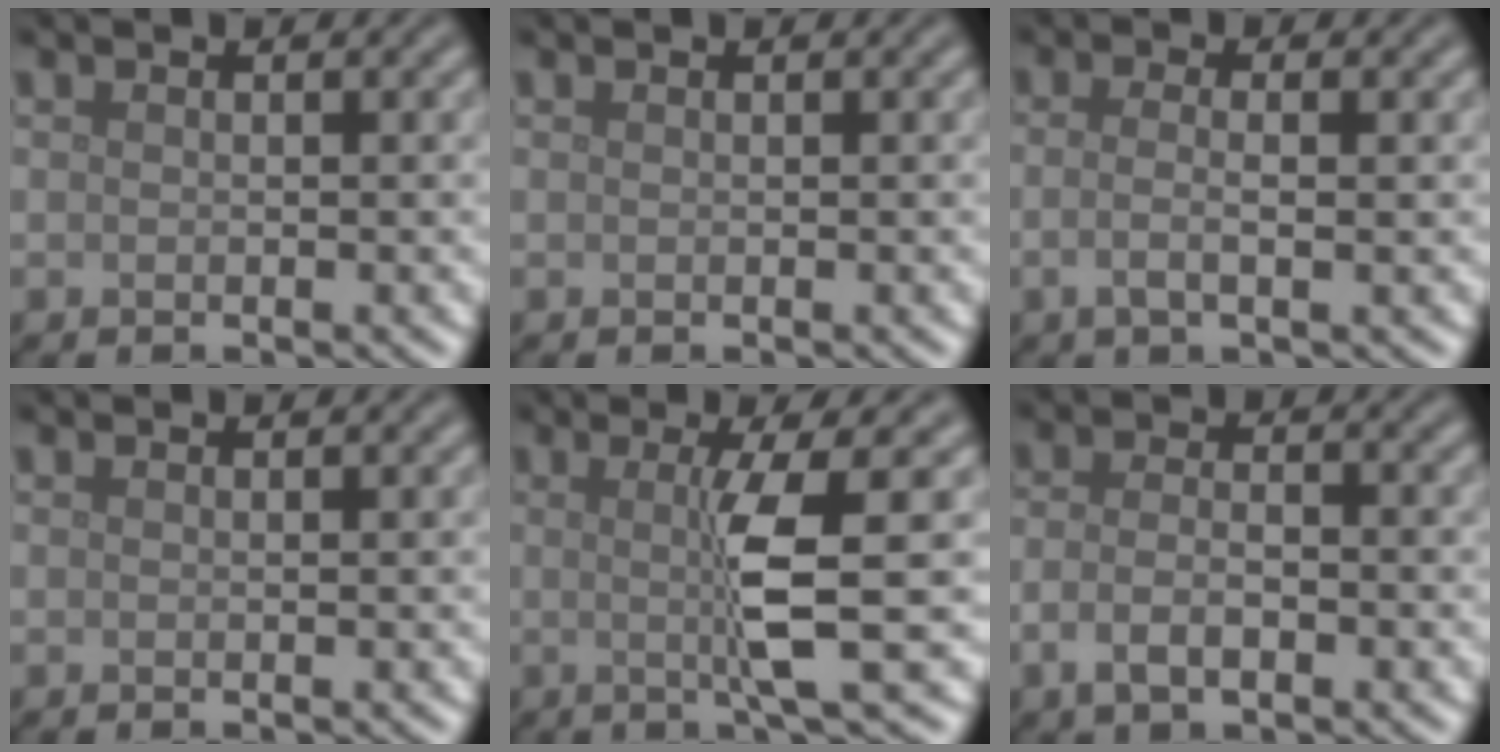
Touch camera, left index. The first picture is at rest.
{"total": 0.0}
{"total": 2.4, "force": [-0.3, 0.8, 2.2], "torque": [-0.043, -0.005, -0.011]}
{"total": 0.0}
{"total": 4.7, "force": [0.2, 0.4, 4.7], "torque": [-0.084, -0.001, 0.002]}
{"total": 3.4, "force": [-1.2, 1.6, 2.8], "torque": [-0.057, -0.002, -0.027]}